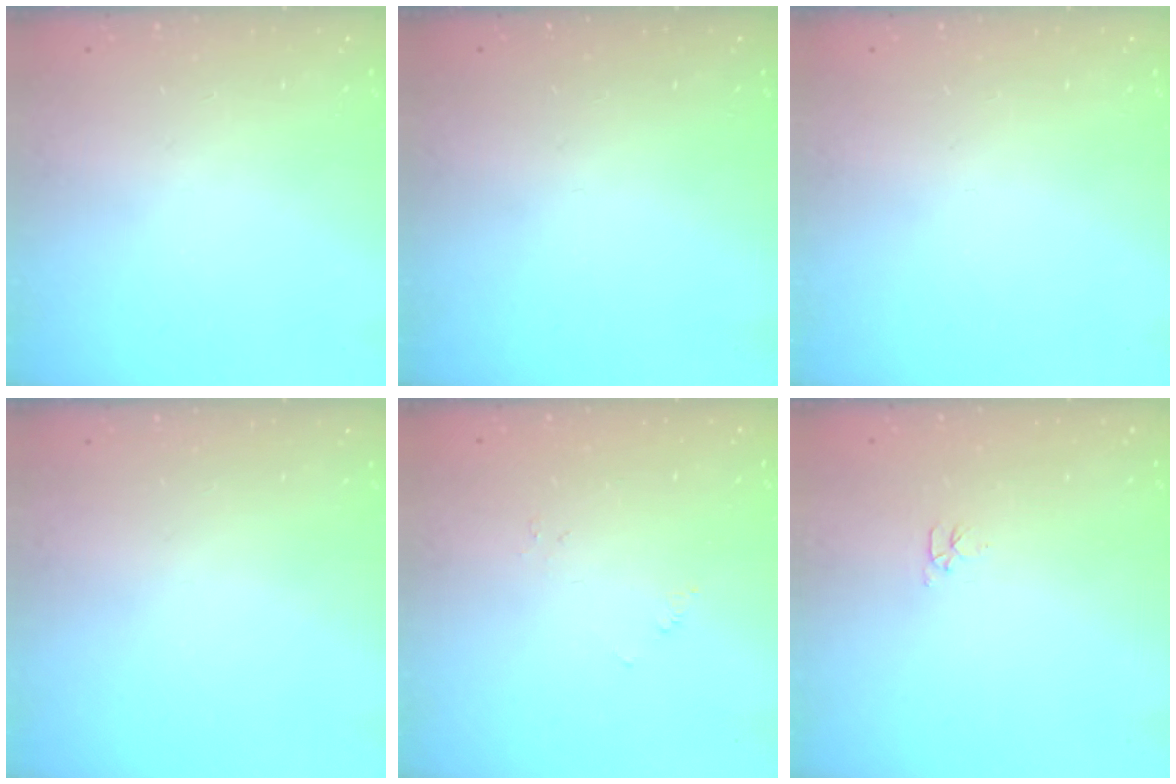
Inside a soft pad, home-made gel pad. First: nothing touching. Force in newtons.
{"total": 0.0}
{"total": 0.0}
{"total": 0.0}
{"total": 0.0}
{"total": 3.1, "press": 3.1, "slide": 0.3}